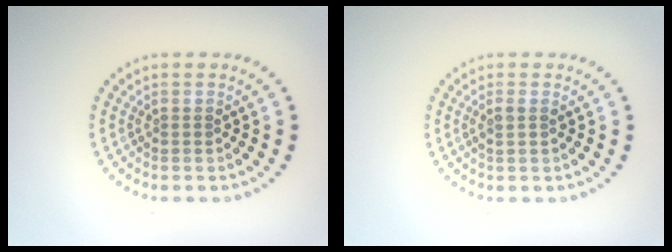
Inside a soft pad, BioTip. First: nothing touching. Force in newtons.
{"total": 1.1, "press": 0.9, "slide": 0.5}